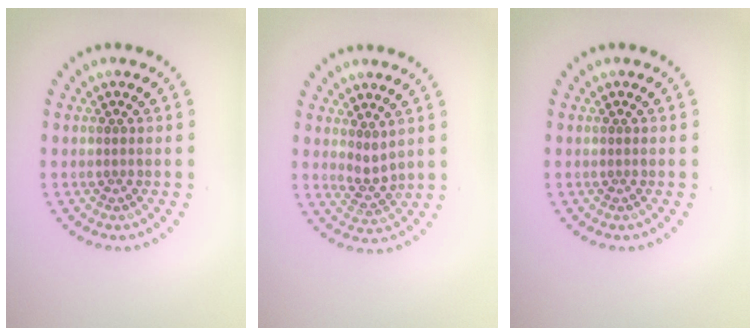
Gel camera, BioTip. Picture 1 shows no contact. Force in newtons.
{"total": 1.8, "press": 1.4, "slide": 1.1}
{"total": 0.0}